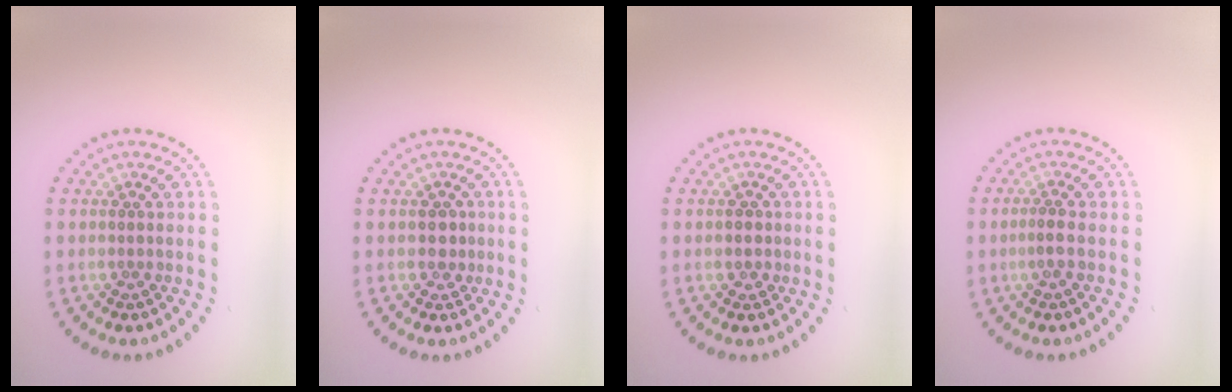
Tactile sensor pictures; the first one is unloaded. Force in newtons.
{"total": 1.5, "press": 1.3, "slide": 0.6}
{"total": 1.1, "press": 1.0, "slide": 0.6}
{"total": 1.0, "press": 0.8, "slide": 0.5}